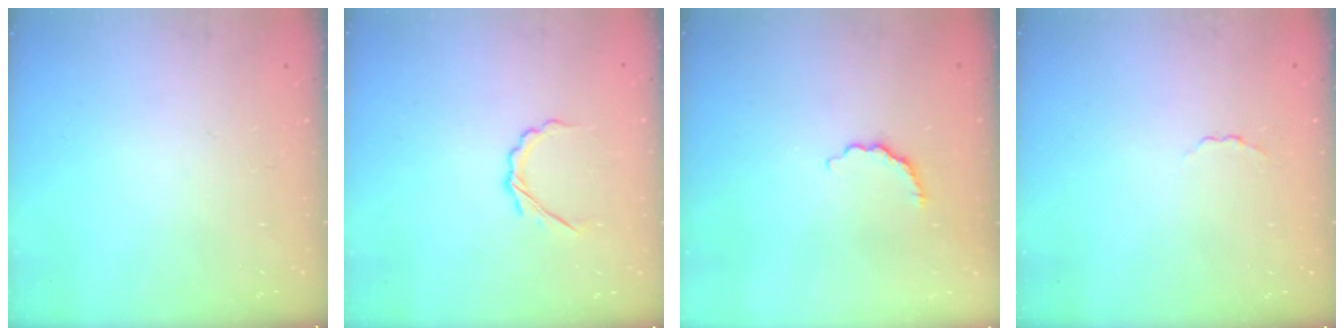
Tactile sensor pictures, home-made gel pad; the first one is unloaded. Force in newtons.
{"total": 4.6, "press": 4.5, "slide": 1.1}
{"total": 3.7, "press": 3.7, "slide": 0.7}
{"total": 1.6, "press": 1.5, "slide": 0.5}